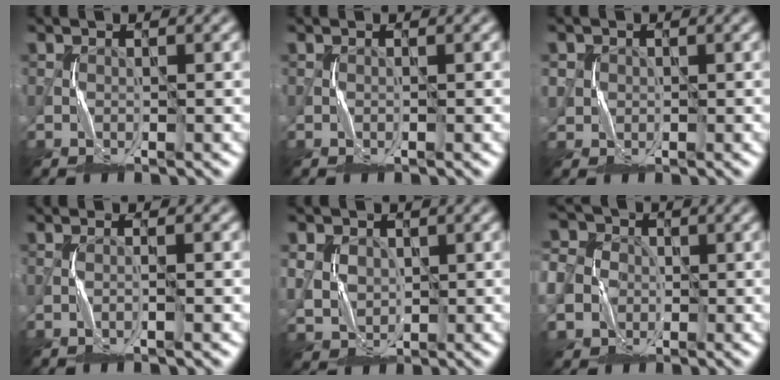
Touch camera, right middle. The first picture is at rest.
{"total": 0.0}
{"total": 3.1, "force": [0.1, 3.0, 0.7], "torque": [-0.007, 0.011, -0.018]}
{"total": 0.9, "force": [-0.3, -0.4, 0.7], "torque": [-0.014, 0.002, -0.009]}
{"total": 5.3, "force": [1.6, 4.4, 2.4], "torque": [-0.056, 0.016, 0.018]}
{"total": 10.5, "force": [-3.5, 9.1, 3.8], "torque": [-0.082, -0.014, -0.096]}